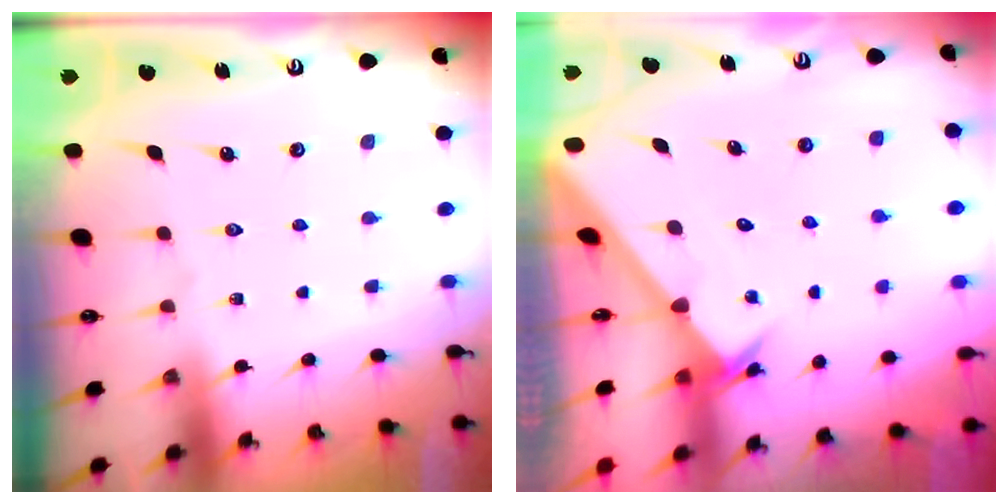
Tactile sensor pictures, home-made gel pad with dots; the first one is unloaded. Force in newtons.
{"total": 2.6, "press": 2.6, "slide": 0.2}